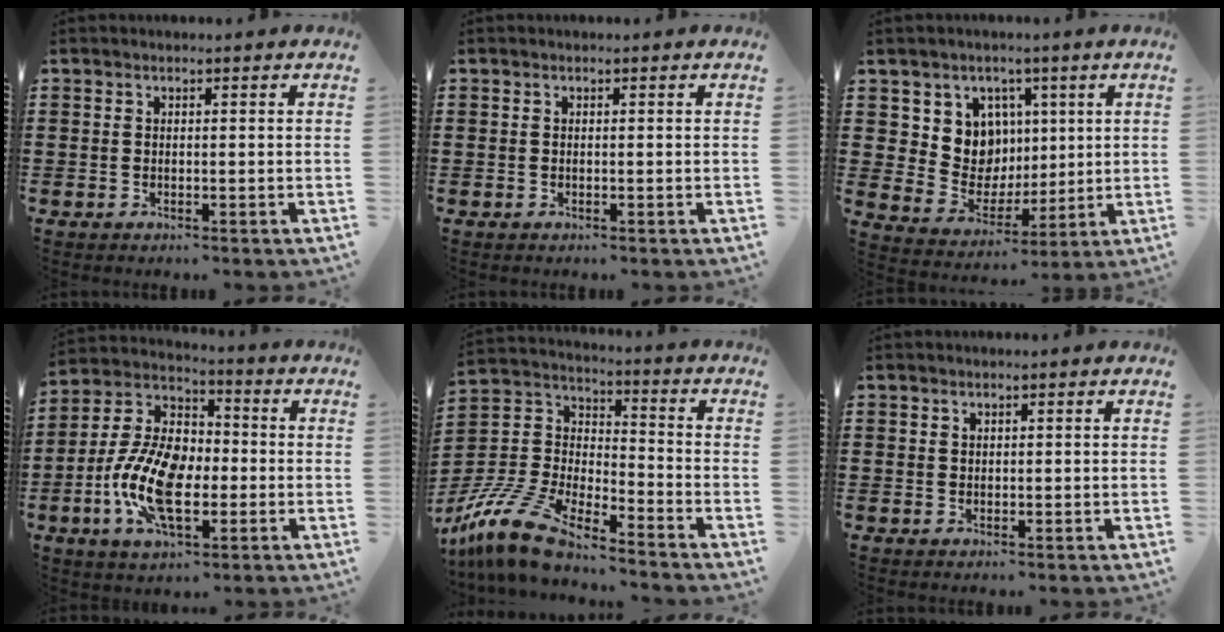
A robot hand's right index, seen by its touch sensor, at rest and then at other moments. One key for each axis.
{"total": 0.0}
{"total": 8.5, "fx": 2.6, "fy": 7.9, "fz": 1.9, "tx": -0.066, "ty": -0.017, "tz": 0.054}
{"total": 12.8, "fx": -3.3, "fy": 7.0, "fz": 10.1, "tx": -0.249, "ty": -0.005, "tz": -0.068}
{"total": 12.7, "fx": -10.9, "fy": 3.0, "fz": 5.8, "tx": -0.152, "ty": 0.019, "tz": -0.222}
{"total": 0.7, "fx": 0.5, "fy": 0.5, "fz": 0.1, "tx": -0.004, "ty": 0.002, "tz": 0.010}